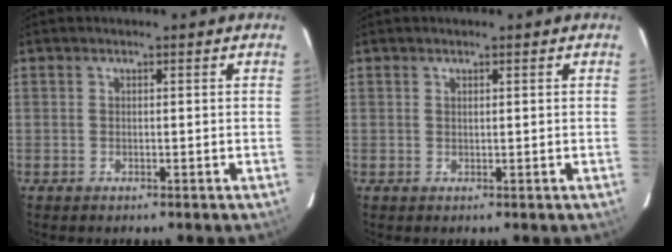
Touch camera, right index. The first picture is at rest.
{"total": 0.0}